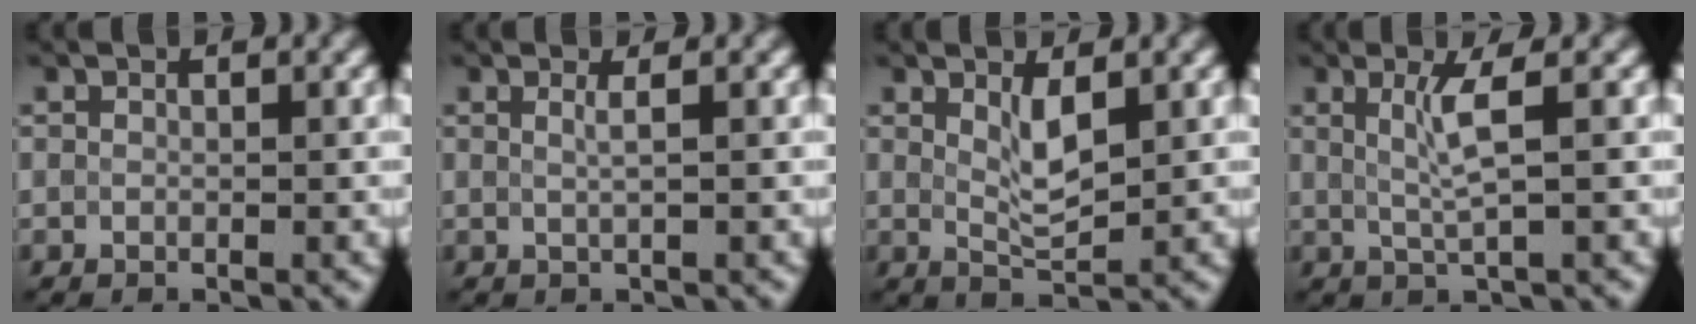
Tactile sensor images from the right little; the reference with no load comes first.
{"total": 1.0, "force": [0.3, 0.1, 0.9], "torque": [-0.015, 0.003, 0.002]}
{"total": 2.6, "force": [1.1, 0.6, 2.2], "torque": [-0.048, -0.003, 0.023]}
{"total": 2.8, "force": [0.7, 0.3, 2.7], "torque": [-0.056, 0.000, 0.014]}